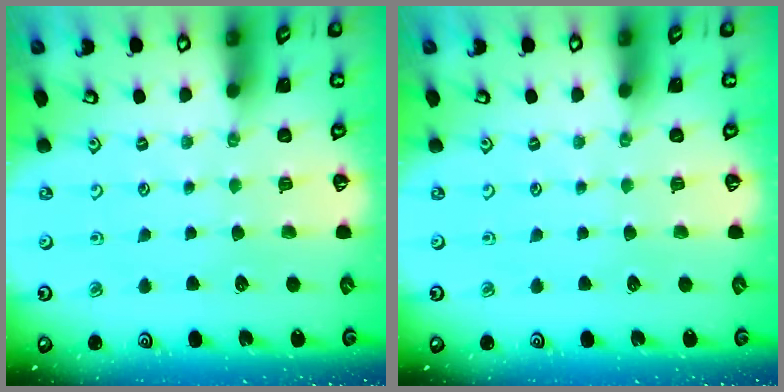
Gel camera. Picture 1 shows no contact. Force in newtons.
{"total": 0.0}